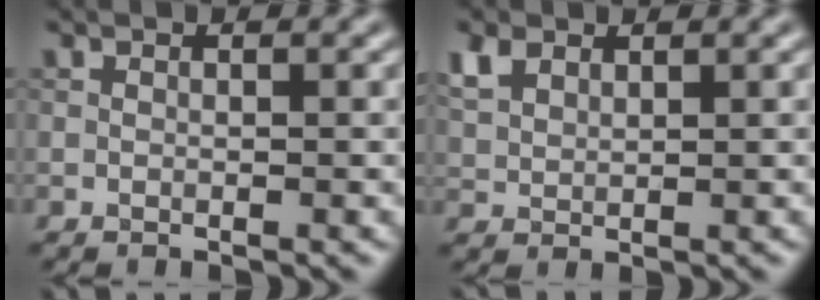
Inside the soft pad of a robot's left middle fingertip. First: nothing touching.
{"total": 2.5, "force": [1.6, 1.5, 1.2], "torque": [-0.033, 0.004, 0.036]}